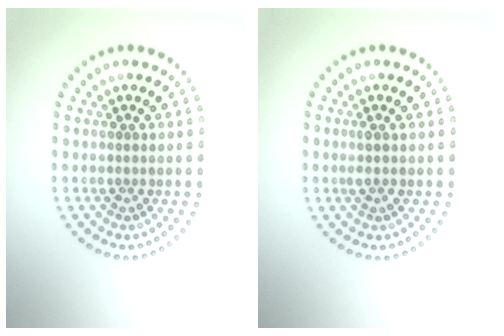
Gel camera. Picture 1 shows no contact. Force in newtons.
{"total": 0.7, "press": 0.5, "slide": 0.5}